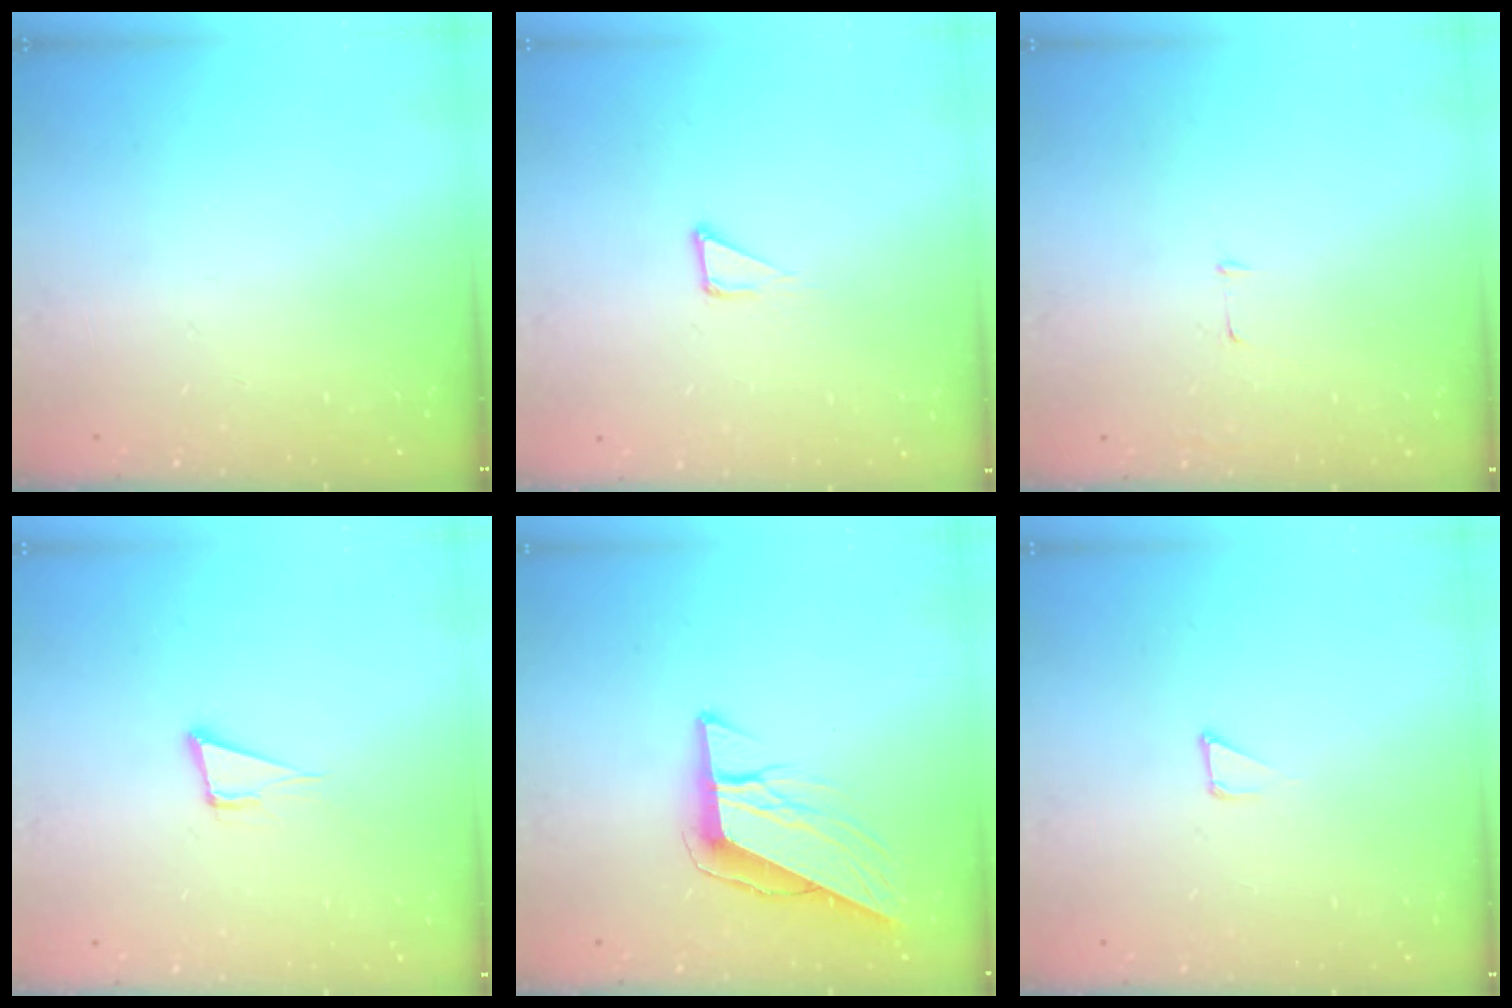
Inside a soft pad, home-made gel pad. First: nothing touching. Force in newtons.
{"total": 3.1, "press": 3.1, "slide": 0.2}
{"total": 3.7, "press": 3.7, "slide": 0.3}
{"total": 3.8, "press": 1.9, "slide": 3.3}
{"total": 10.2, "press": 10.2, "slide": 0.6}
{"total": 1.7, "press": 1.7, "slide": 0.0}